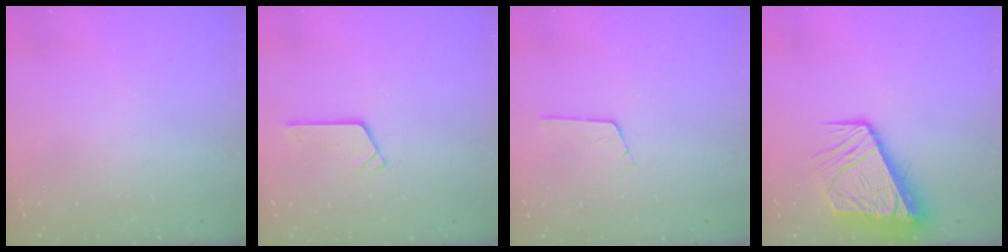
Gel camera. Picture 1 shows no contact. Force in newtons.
{"total": 3.4, "press": 3.4, "slide": 0.4}
{"total": 3.5, "press": 3.5, "slide": 0.2}
{"total": 13.9, "press": 13.8, "slide": 1.7}